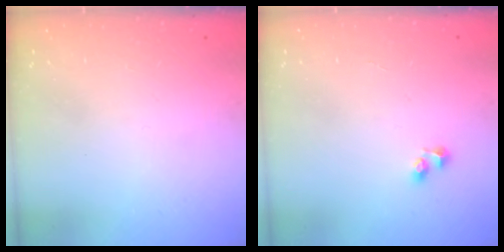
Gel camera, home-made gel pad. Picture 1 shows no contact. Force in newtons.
{"total": 3.0, "press": 2.7, "slide": 1.3}